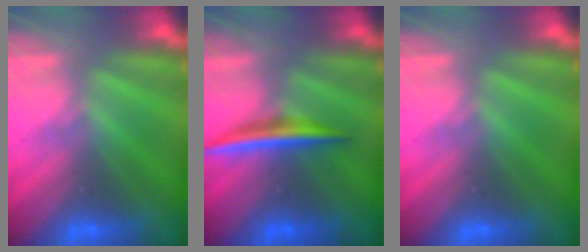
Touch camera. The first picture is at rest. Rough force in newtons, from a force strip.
{"total": 1.7}
{"total": 0.0}